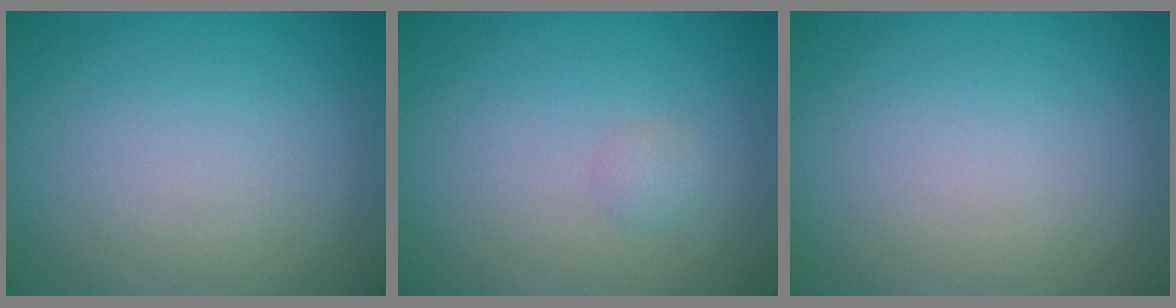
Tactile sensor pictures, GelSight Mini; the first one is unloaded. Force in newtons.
{"total": 1.0, "press": 1.0, "slide": 0.0}
{"total": 0.0}